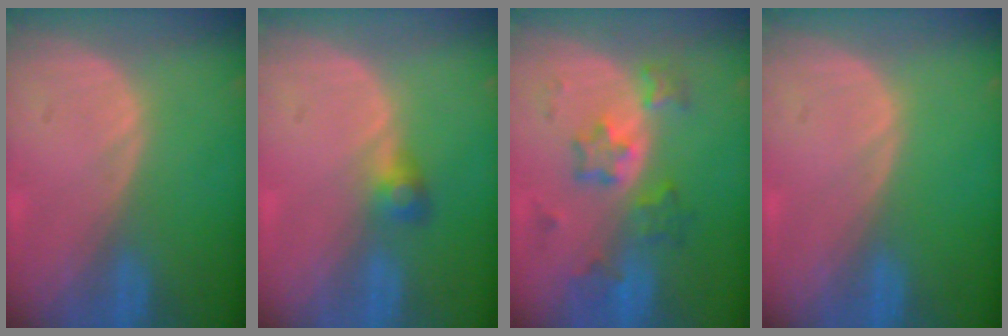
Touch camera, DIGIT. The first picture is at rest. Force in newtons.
{"total": 2.5, "press": 2.4, "slide": 0.7}
{"total": 6.3, "press": 6.3, "slide": 0.5}
{"total": 0.0}